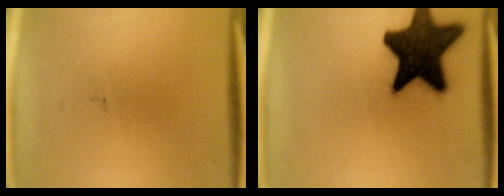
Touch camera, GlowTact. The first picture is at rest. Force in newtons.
{"total": 18.5}